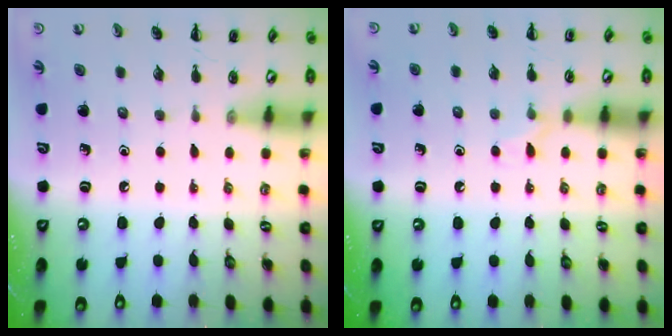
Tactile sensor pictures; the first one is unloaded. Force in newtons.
{"total": 5.6, "press": 5.3, "slide": 1.8}